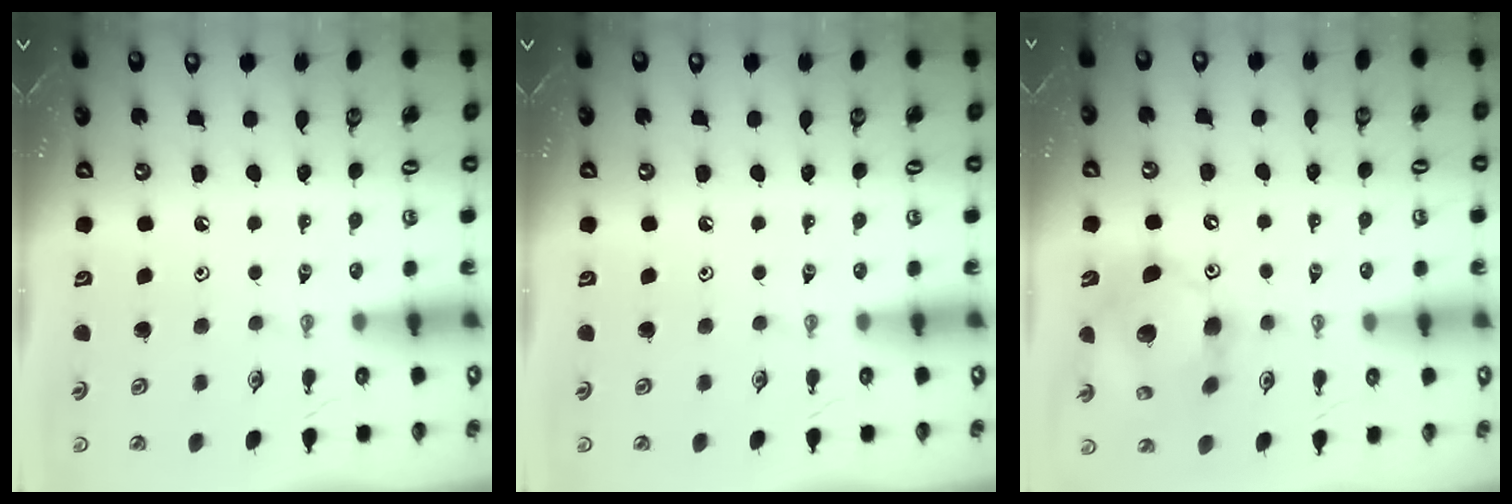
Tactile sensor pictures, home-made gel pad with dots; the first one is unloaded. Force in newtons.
{"total": 0.0}
{"total": 14.9, "press": 14.7, "slide": 2.8}